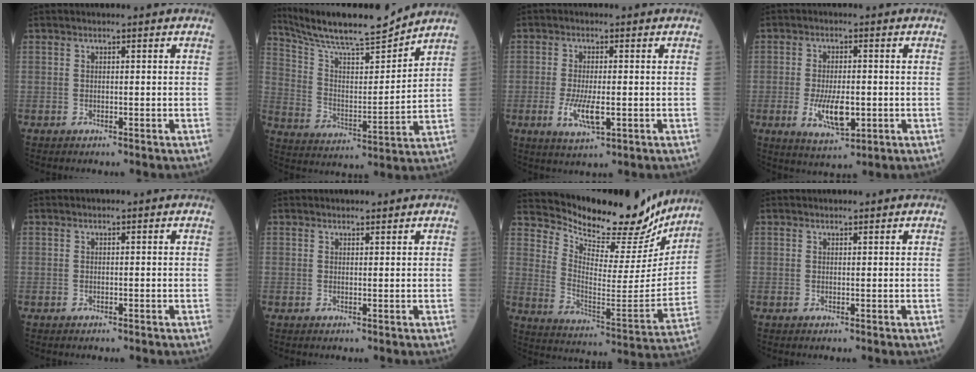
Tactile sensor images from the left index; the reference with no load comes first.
{"total": 15.7, "force": [14.7, 0.6, 5.5], "torque": [-0.112, -0.001, 0.254]}
{"total": 5.2, "force": [-1.3, 1.5, 4.8], "torque": [-0.104, -0.010, -0.019]}
{"total": 7.0, "force": [-1.6, 2.7, 6.3], "torque": [-0.125, -0.012, -0.021]}
{"total": 0.0}
{"total": 1.3, "force": [1.2, 0.3, 0.2], "torque": [-0.006, 0.003, 0.020]}
{"total": 19.4, "force": [18.3, 4.6, 4.7], "torque": [-0.084, -0.057, 0.259]}
{"total": 0.7, "force": [0.7, 0.1, 0.1], "torque": [-0.007, 0.000, 0.012]}